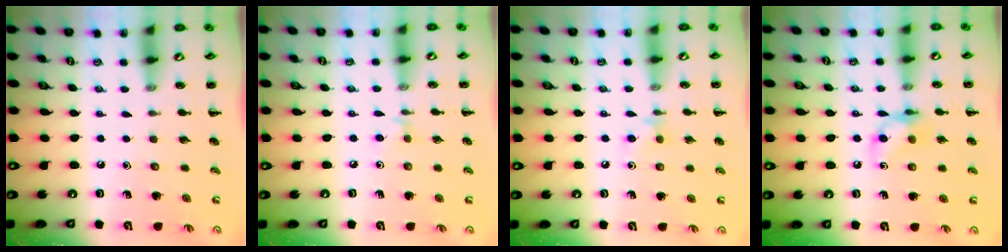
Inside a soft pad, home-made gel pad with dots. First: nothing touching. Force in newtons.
{"total": 3.0, "press": 2.7, "slide": 1.2}
{"total": 4.8, "press": 4.5, "slide": 1.7}
{"total": 8.7, "press": 8.7, "slide": 0.5}